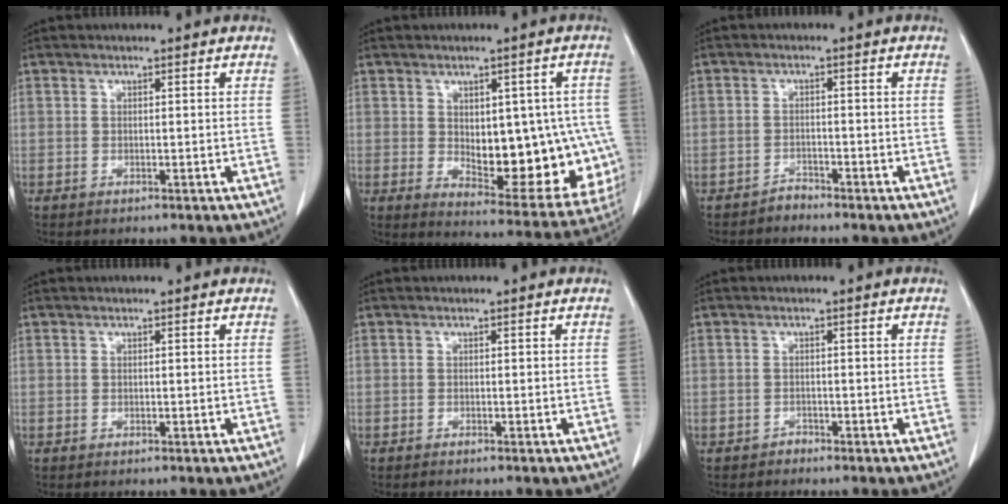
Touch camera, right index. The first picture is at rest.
{"total": 17.1, "force": [-1.3, 8.0, 15.0], "torque": [-0.161, 0.008, 0.013]}
{"total": 1.5, "force": [-1.5, 0.3, -0.2], "torque": [0.009, -0.001, -0.026]}
{"total": 0.0}
{"total": 0.7, "force": [-0.6, -0.1, 0.4], "torque": [-0.009, -0.001, -0.008]}
{"total": 0.8, "force": [-0.8, 0.4, -0.1], "torque": [0.002, 0.001, -0.017]}